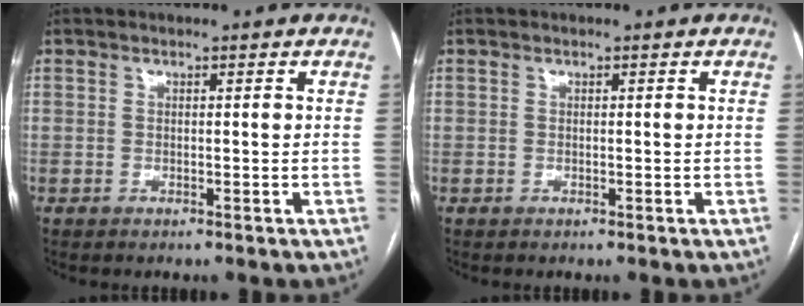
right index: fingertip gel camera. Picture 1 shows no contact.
{"total": 0.0}